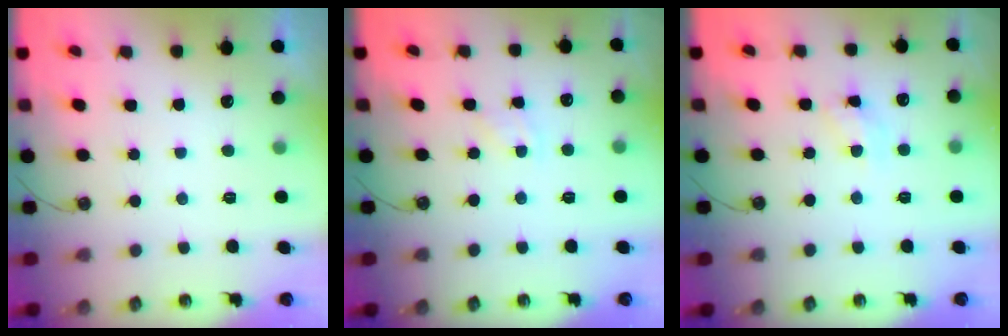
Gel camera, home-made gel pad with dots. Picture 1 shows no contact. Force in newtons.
{"total": 2.0, "press": 2.0, "slide": 0.3}
{"total": 5.8, "press": 5.8, "slide": 0.4}